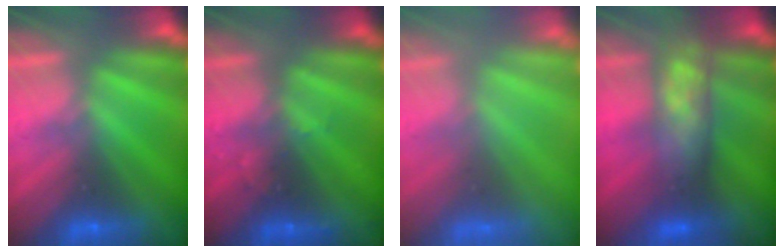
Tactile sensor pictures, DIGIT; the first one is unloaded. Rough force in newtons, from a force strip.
{"total": 3.0}
{"total": 7.4}
{"total": 7.4}